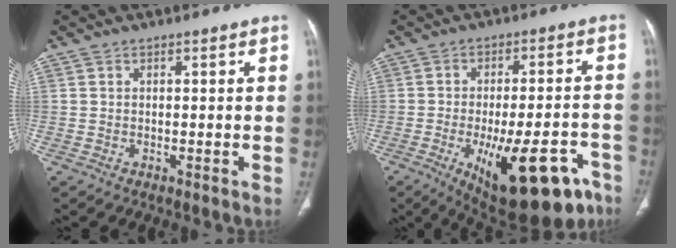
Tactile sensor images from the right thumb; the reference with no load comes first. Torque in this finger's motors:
{"motor_torque": [3.32, 1.69, 1.34, -1.43, 0.50]}